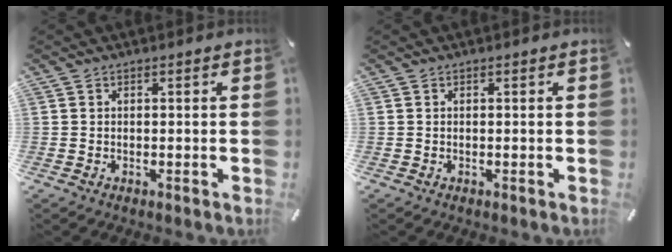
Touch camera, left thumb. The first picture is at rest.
{"total": 0.0}